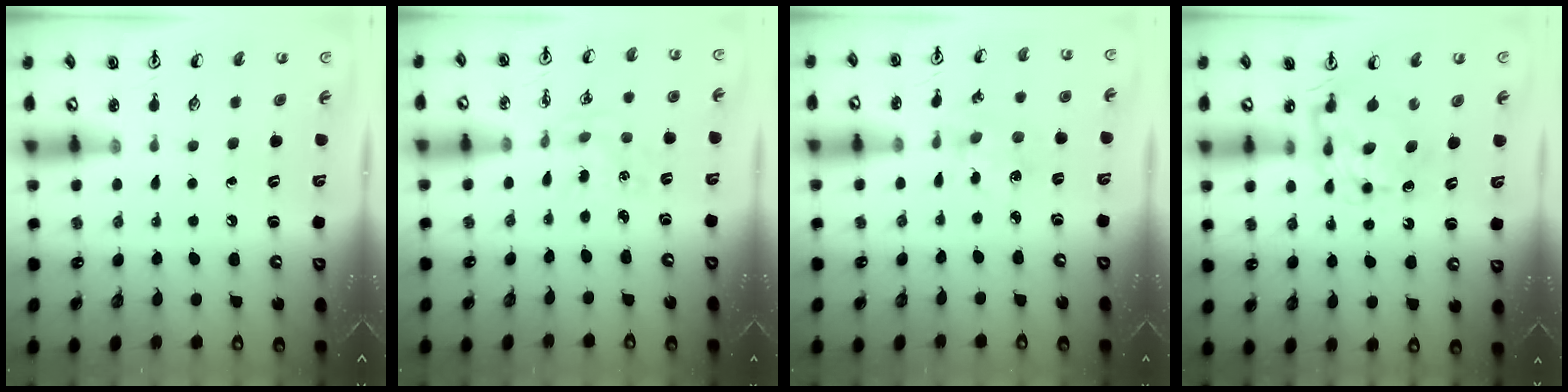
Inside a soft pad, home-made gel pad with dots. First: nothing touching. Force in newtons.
{"total": 1.0, "press": 1.0, "slide": 0.1}
{"total": 2.0, "press": 2.0, "slide": 0.5}
{"total": 8.2, "press": 8.2, "slide": 0.4}